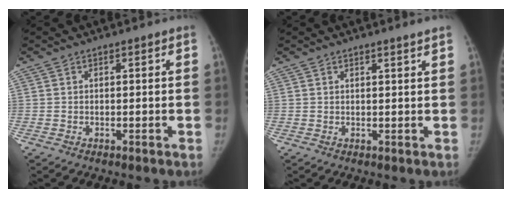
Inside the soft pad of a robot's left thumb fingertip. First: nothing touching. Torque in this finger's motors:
{"motor_torque": [0.15, -0.09, -0.06, 0.36, 0.00]}